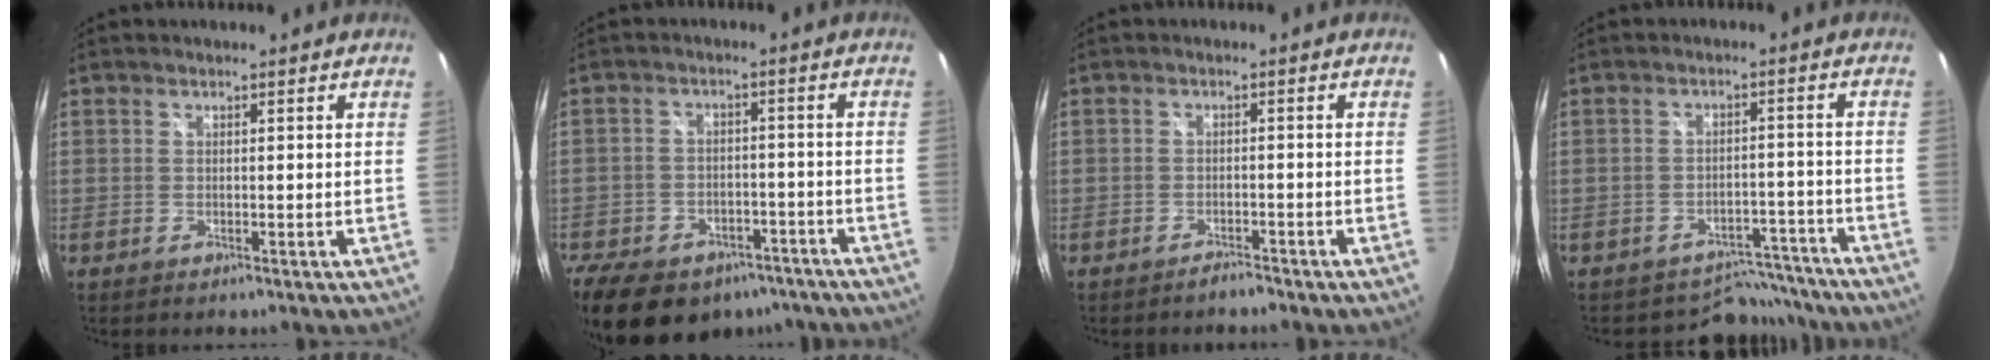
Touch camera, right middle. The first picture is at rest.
{"total": 20.6, "force": [-14.4, 11.6, 9.1], "torque": [-0.224, -0.002, -0.199]}
{"total": 1.7, "force": [-1.7, 0.4, 0.2], "torque": [-0.009, 0.002, -0.026]}
{"total": 7.4, "force": [-6.8, 3.0, -0.7], "torque": [0.017, 0.028, -0.089]}